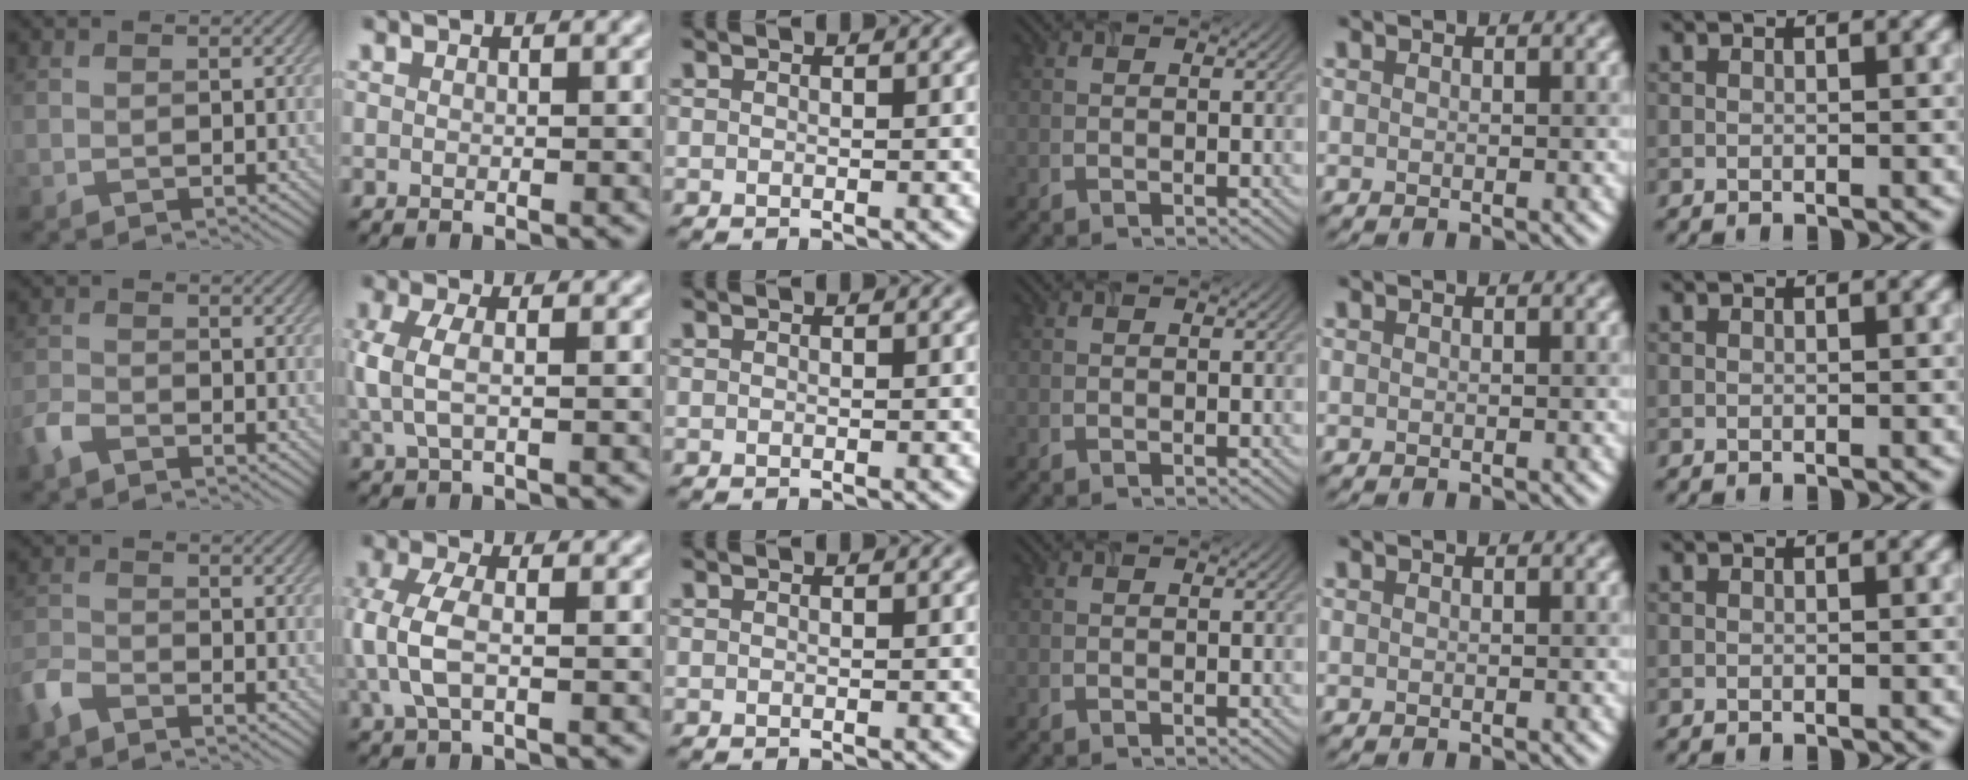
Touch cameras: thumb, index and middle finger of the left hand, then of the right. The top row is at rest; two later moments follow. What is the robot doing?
{"motion": "insert", "object": "airpods case & airpods"}